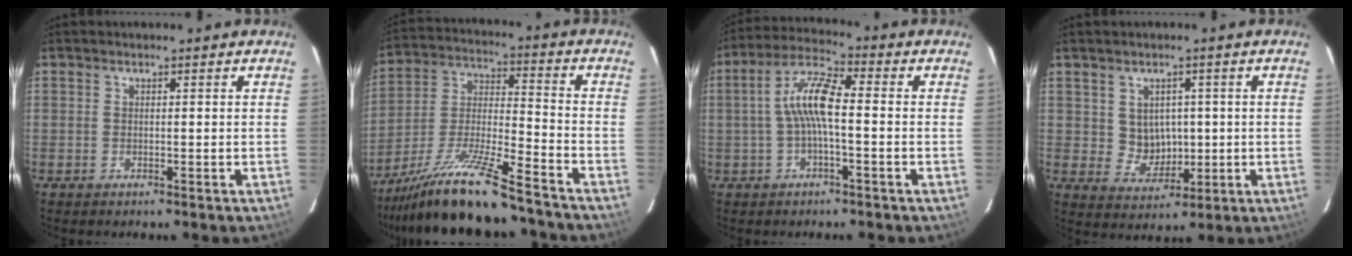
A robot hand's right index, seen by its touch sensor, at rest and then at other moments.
{"total": 18.4, "force": [-15.2, 1.6, 10.3], "torque": [-0.207, -0.029, -0.263]}
{"total": 8.3, "force": [-0.7, 1.8, 8.1], "torque": [-0.169, 0.019, -0.013]}
{"total": 5.5, "force": [0.8, 5.1, 2.0], "torque": [-0.038, 0.007, 0.027]}